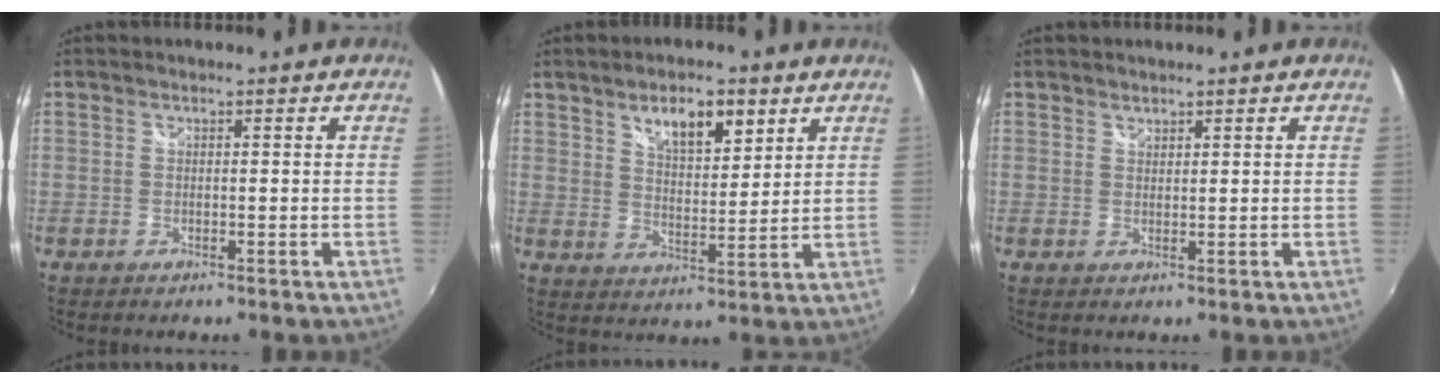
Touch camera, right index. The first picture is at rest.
{"total": 8.6, "force": [5.2, 3.5, 5.9], "torque": [-0.091, 0.008, 0.088]}
{"total": 1.1, "force": [0.9, 0.5, 0.1], "torque": [0.002, 0.003, 0.018]}